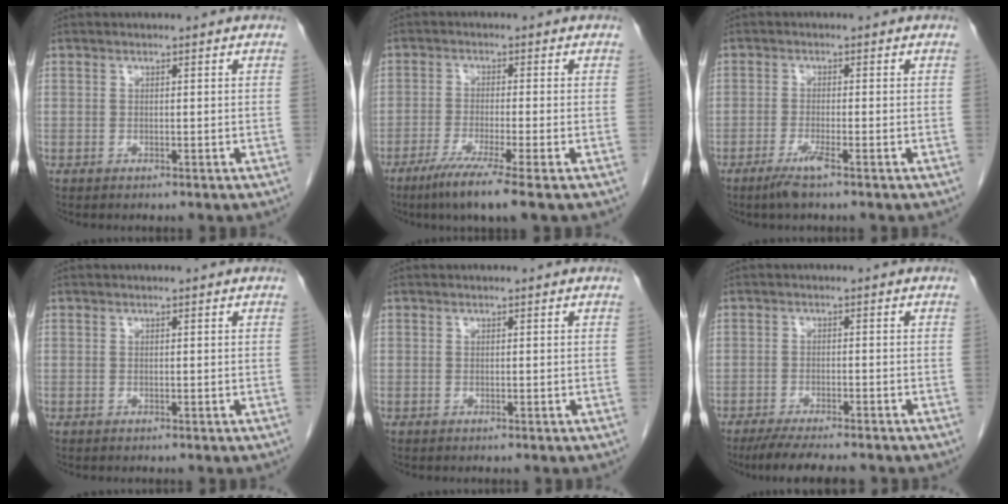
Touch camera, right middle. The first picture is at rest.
{"total": 7.3, "force": [-4.8, -1.0, 5.5], "torque": [-0.097, -0.023, -0.086]}
{"total": 3.0, "force": [-1.9, -0.2, 2.2], "torque": [-0.050, -0.009, -0.041]}
{"total": 0.0}
{"total": 0.0}
{"total": 8.3, "force": [-7.1, 1.1, 4.2], "torque": [-0.062, -0.017, -0.110]}